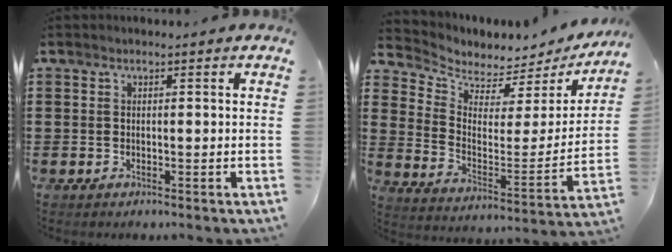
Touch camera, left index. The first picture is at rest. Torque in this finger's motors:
{"motor_torque": [-0.06, 0.06, -0.09, -0.01]}